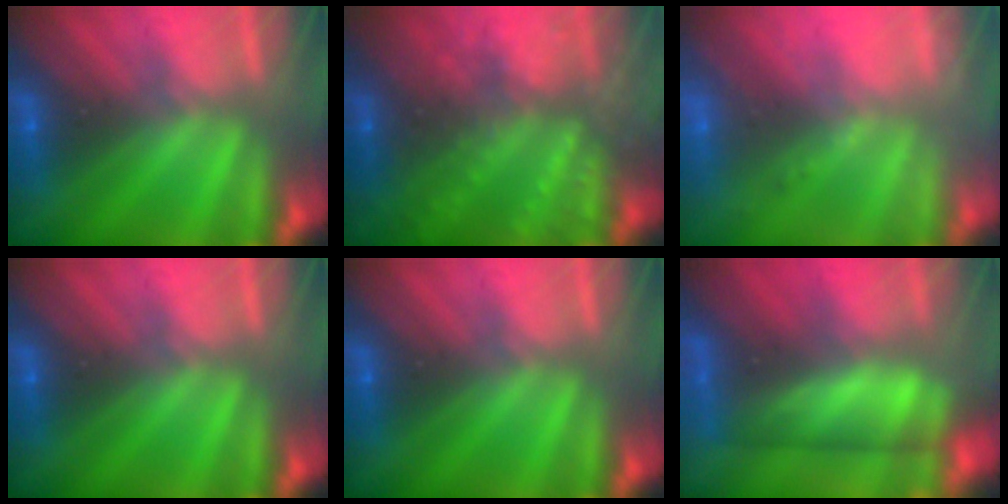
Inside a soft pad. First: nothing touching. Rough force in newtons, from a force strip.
{"total": 9.1}
{"total": 2.4}
{"total": 0.0}
{"total": 0.0}
{"total": 4.5}